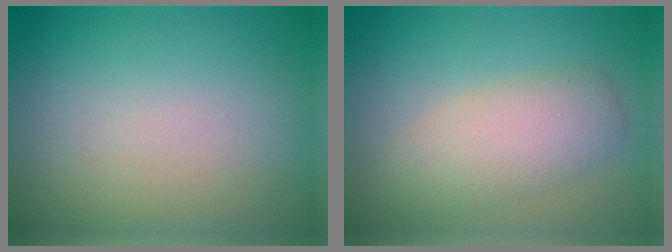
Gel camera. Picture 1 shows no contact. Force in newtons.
{"total": 4.1, "press": 4.1, "slide": 0.4}